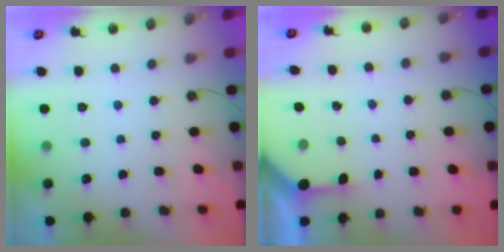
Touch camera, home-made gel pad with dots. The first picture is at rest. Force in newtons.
{"total": 3.0, "press": 3.0, "slide": 0.3}